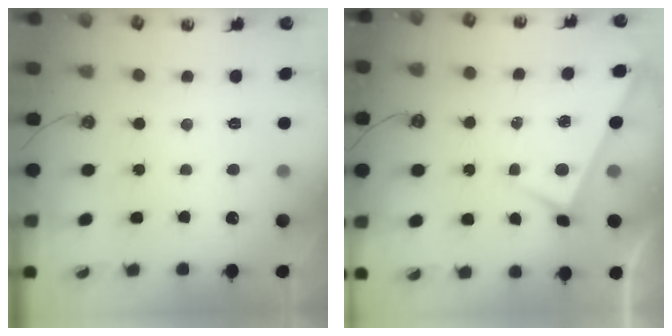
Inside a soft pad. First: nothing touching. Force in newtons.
{"total": 3.2, "press": 3.2, "slide": 0.3}